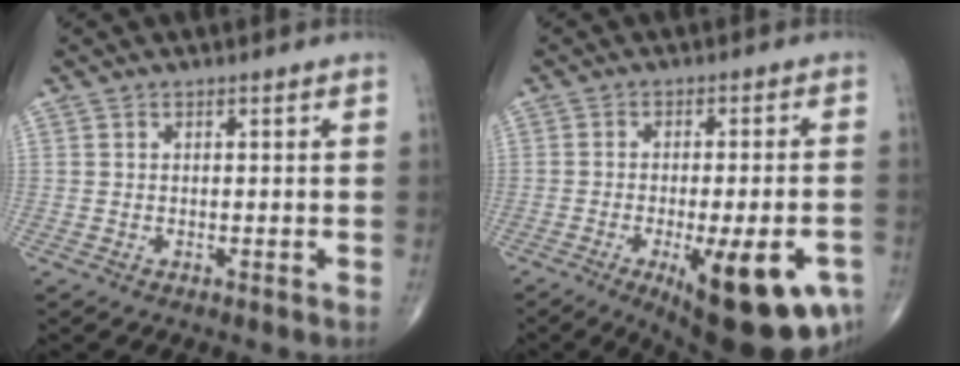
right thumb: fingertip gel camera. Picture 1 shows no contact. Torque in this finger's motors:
{"motor_torque": [2.09, 1.89, 0.91, -1.02, 0.38]}